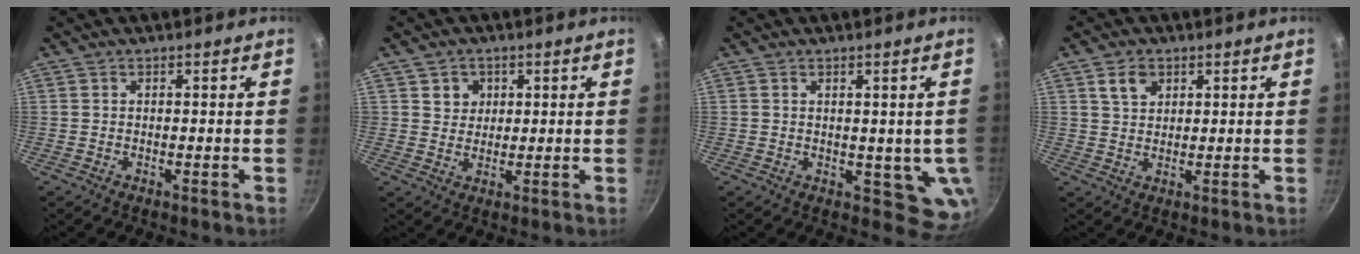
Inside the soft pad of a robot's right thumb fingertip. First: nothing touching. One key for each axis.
{"total": 4.0, "fx": 1.5, "fy": 3.6, "fz": 1.0, "tx": 0.009, "ty": -0.001, "tz": 0.022}
{"total": 6.5, "fx": 0.7, "fy": 3.8, "fz": 5.2, "tx": -0.050, "ty": -0.014, "tz": 0.017}
{"total": 4.3, "fx": 2.0, "fy": 3.0, "fz": 2.4, "tx": -0.032, "ty": -0.003, "tz": 0.039}